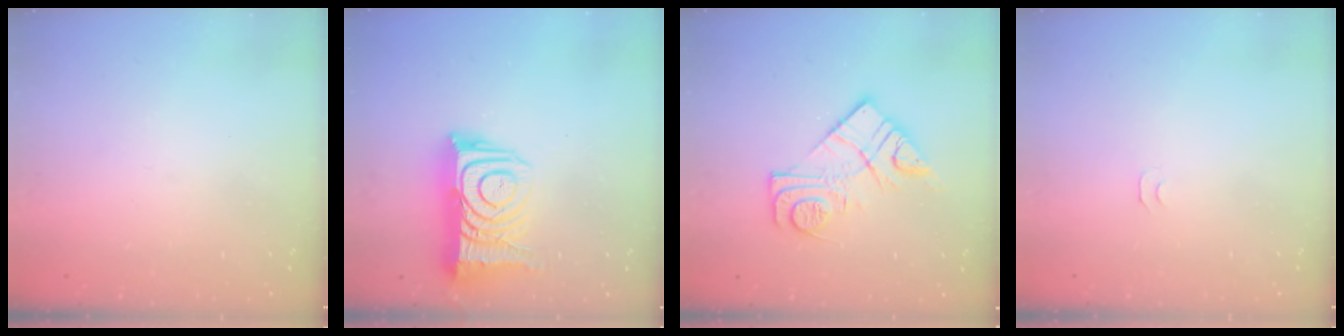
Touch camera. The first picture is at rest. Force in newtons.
{"total": 15.7, "press": 15.6, "slide": 1.2}
{"total": 12.9, "press": 12.8, "slide": 0.9}
{"total": 5.1, "press": 5.1, "slide": 0.5}